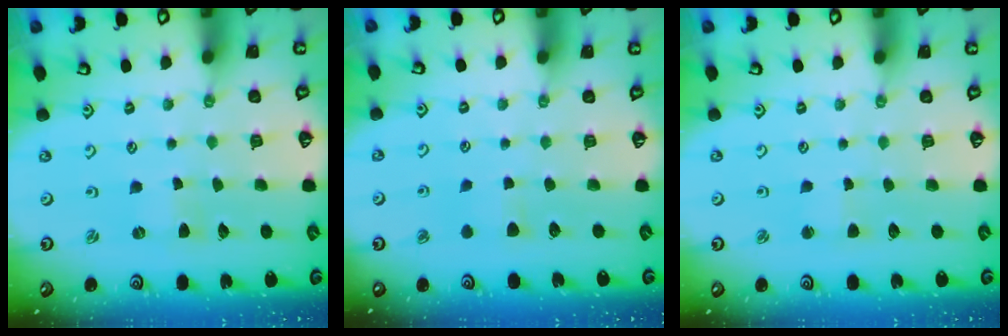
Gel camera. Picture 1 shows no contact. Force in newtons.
{"total": 4.6, "press": 4.6, "slide": 0.3}
{"total": 2.0, "press": 2.0, "slide": 0.3}